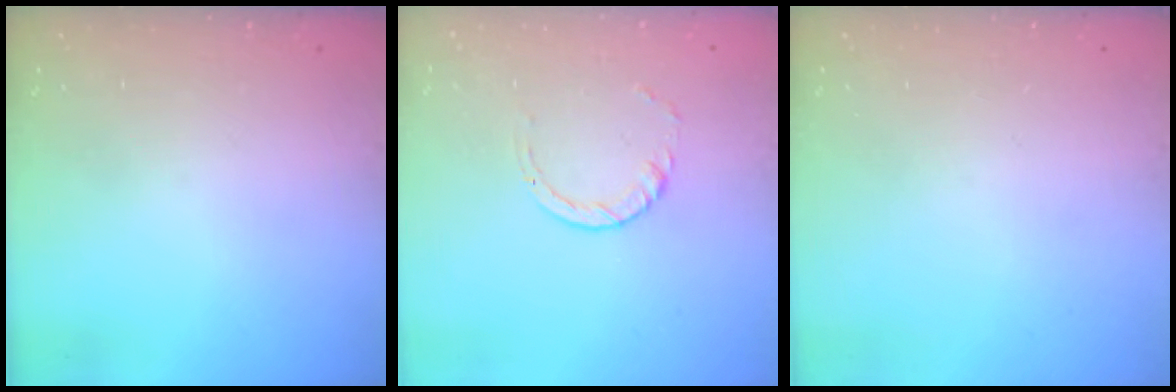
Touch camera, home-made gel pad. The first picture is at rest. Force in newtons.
{"total": 1.0, "press": 1.0, "slide": 0.1}
{"total": 0.0}